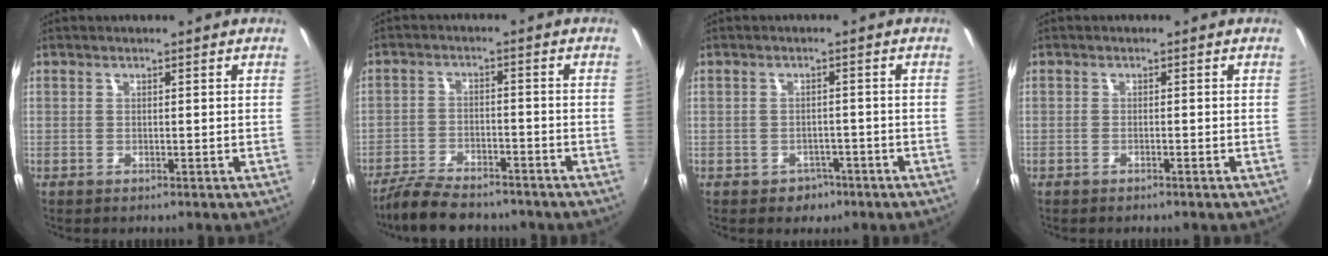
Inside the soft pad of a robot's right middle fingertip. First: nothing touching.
{"total": 10.6, "force": [-9.0, 3.3, 4.7], "torque": [-0.113, -0.019, -0.149]}
{"total": 3.7, "force": [-2.2, 2.9, 0.8], "torque": [-0.024, 0.001, -0.026]}
{"total": 0.8, "force": [-0.7, 0.0, 0.4], "torque": [-0.009, 0.000, -0.016]}